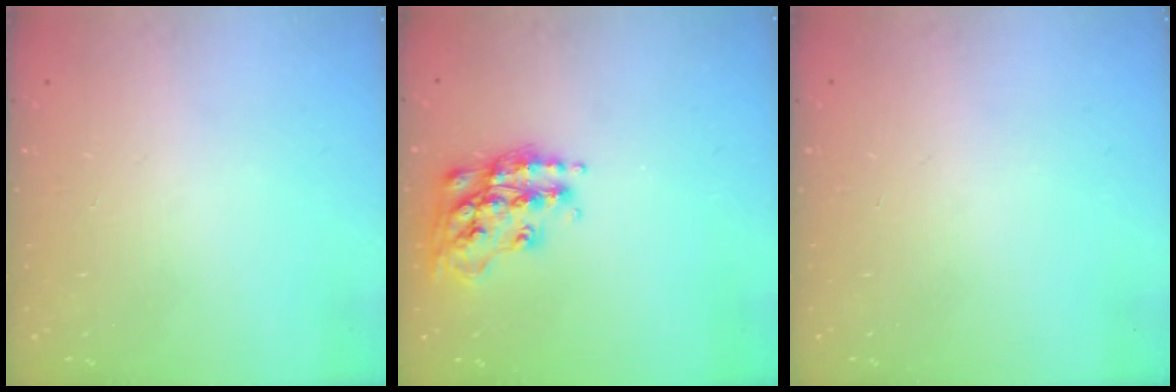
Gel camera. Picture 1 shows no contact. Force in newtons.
{"total": 17.4, "press": 17.3, "slide": 1.2}
{"total": 0.0}